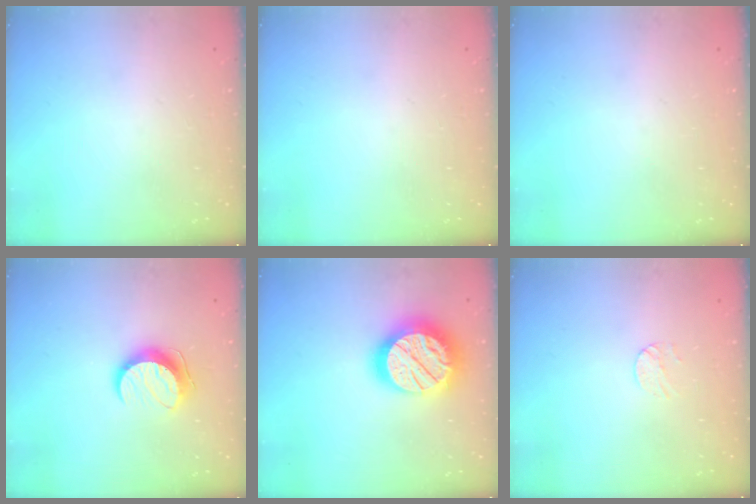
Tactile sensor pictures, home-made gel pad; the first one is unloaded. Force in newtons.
{"total": 0.0}
{"total": 0.0}
{"total": 9.7, "press": 9.7, "slide": 0.2}
{"total": 23.1, "press": 23.1, "slide": 1.8}
{"total": 4.3, "press": 4.3, "slide": 0.4}